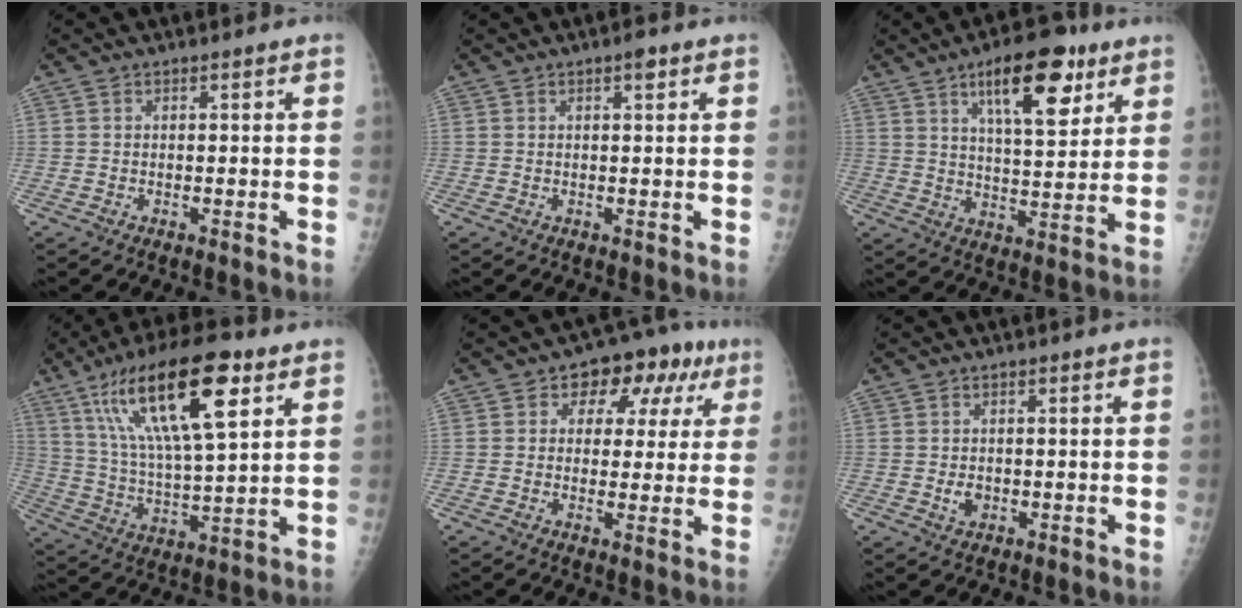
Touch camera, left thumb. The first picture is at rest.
{"total": 1.5, "force": [0.8, 0.5, 1.2], "torque": [-0.013, 0.000, 0.010]}
{"total": 14.4, "force": [7.7, 5.4, 10.9], "torque": [-0.136, -0.033, 0.118]}
{"total": 21.3, "force": [9.9, 5.9, 18.0], "torque": [-0.319, -0.013, 0.174]}
{"total": 10.9, "force": [4.1, 7.5, 6.8], "torque": [-0.029, 0.013, 0.048]}
{"total": 2.2, "force": [-0.3, 1.7, 1.3], "torque": [-0.013, 0.001, -0.001]}